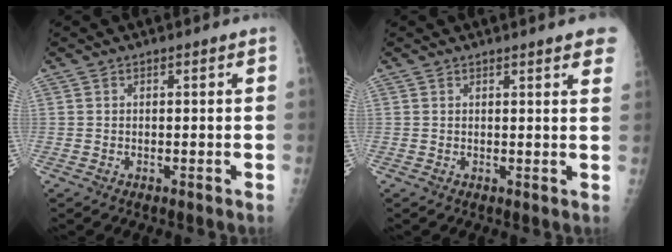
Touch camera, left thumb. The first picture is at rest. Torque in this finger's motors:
{"motor_torque": [2.52, 2.50, 0.40, -0.46, 0.00]}